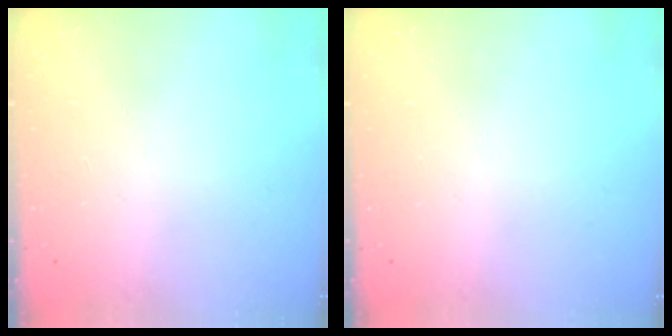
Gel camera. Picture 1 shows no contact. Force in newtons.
{"total": 0.0}